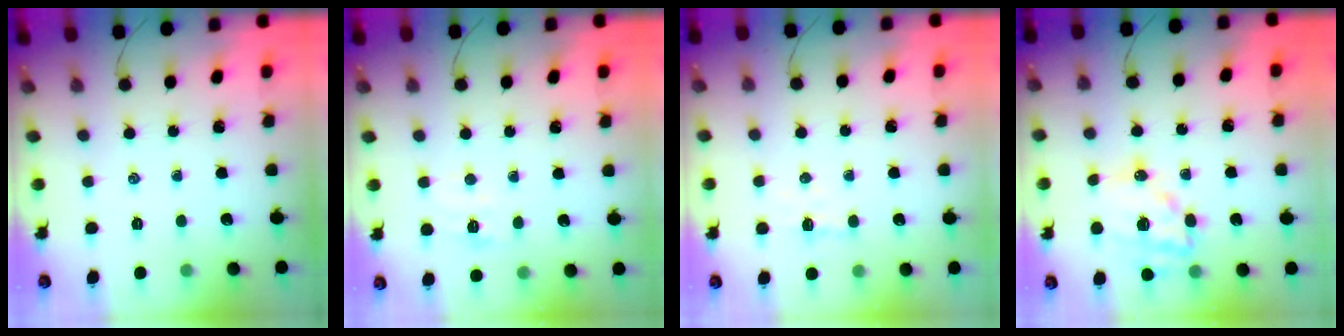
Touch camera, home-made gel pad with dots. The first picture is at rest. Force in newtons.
{"total": 6.4, "press": 6.3, "slide": 1.3}
{"total": 4.3, "press": 4.2, "slide": 1.0}
{"total": 14.3, "press": 13.8, "slide": 3.5}